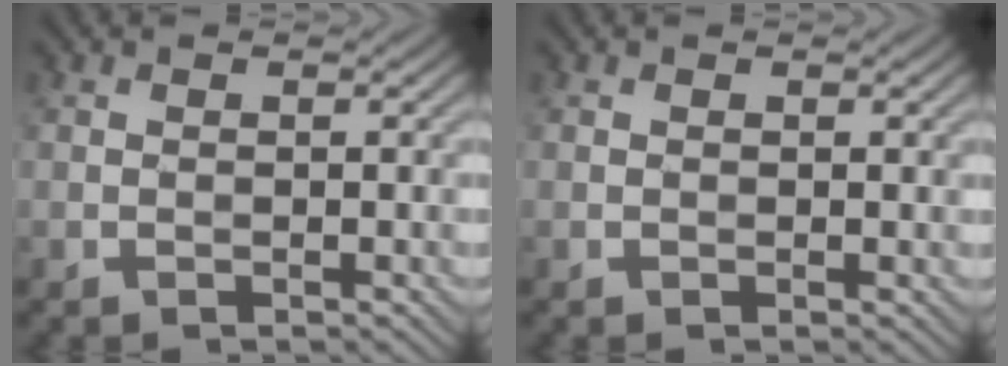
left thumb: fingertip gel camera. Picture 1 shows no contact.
{"total": 0.7, "force": [0.4, 0.3, 0.5], "torque": [-0.005, 0.000, 0.009]}